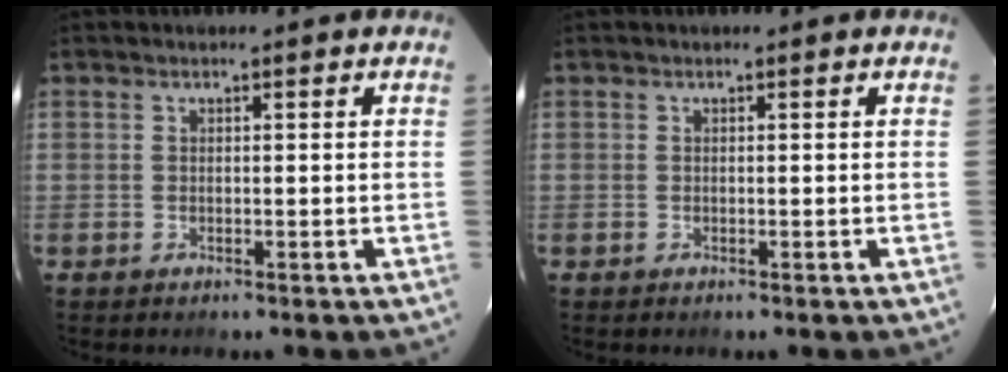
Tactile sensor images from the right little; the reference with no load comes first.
{"total": 0.0}